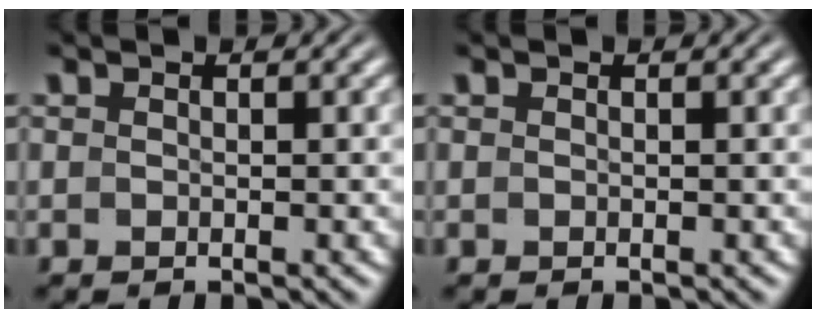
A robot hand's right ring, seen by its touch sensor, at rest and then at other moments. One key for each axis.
{"total": 0.0}